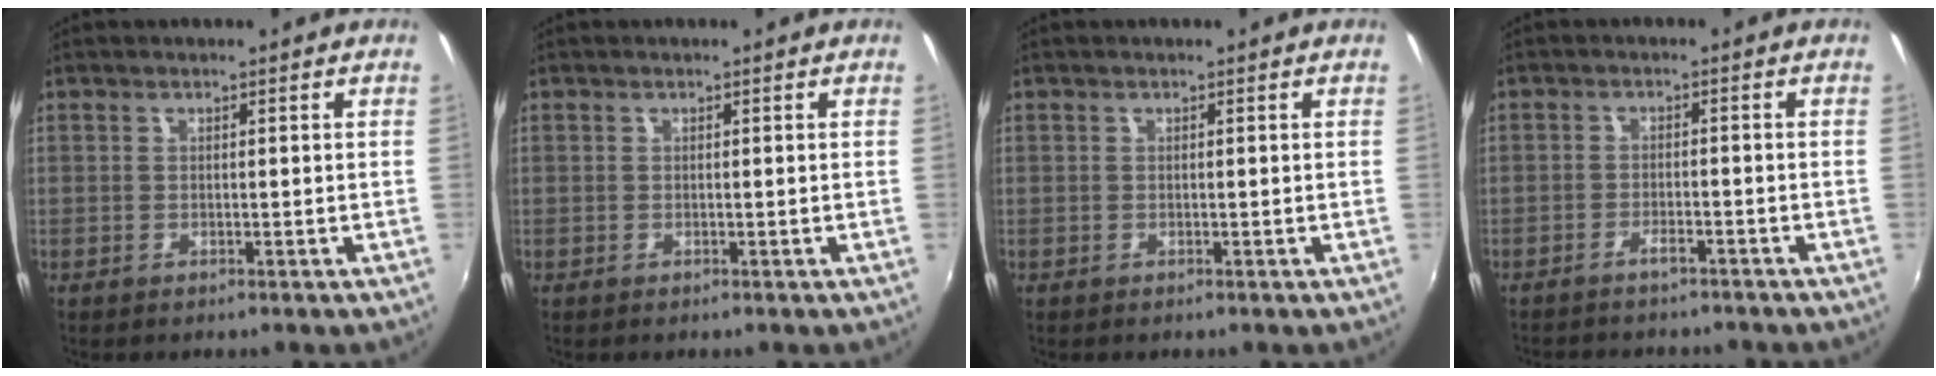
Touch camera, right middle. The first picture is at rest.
{"total": 0.0}
{"total": 0.0}
{"total": 6.3, "force": [-5.6, 1.6, 2.3], "torque": [-0.060, -0.008, -0.082]}